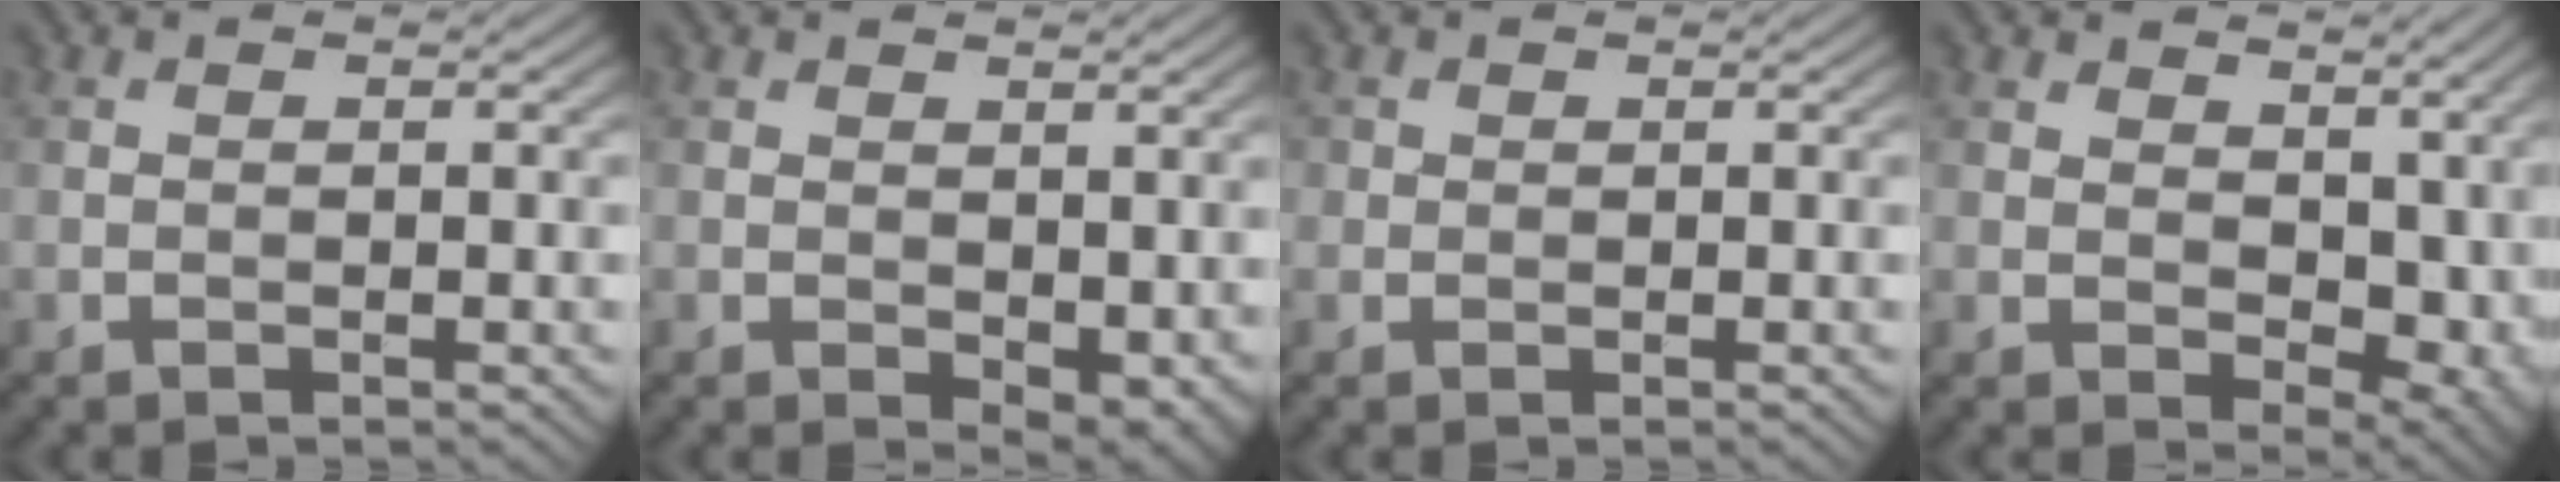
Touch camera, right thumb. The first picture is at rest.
{"total": 3.7, "force": [0.5, 2.2, 2.9], "torque": [-0.046, -0.010, 0.013]}
{"total": 1.1, "force": [0.5, 1.0, 0.2], "torque": [-0.003, -0.002, 0.007]}
{"total": 10.2, "force": [3.3, 6.0, 7.6], "torque": [-0.118, -0.016, 0.076]}